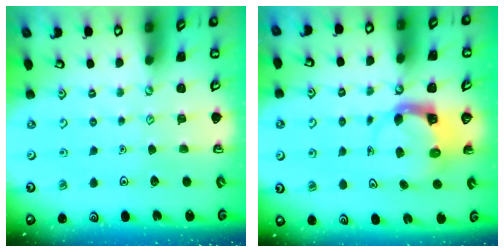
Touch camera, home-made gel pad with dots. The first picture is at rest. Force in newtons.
{"total": 3.9, "press": 3.8, "slide": 0.5}